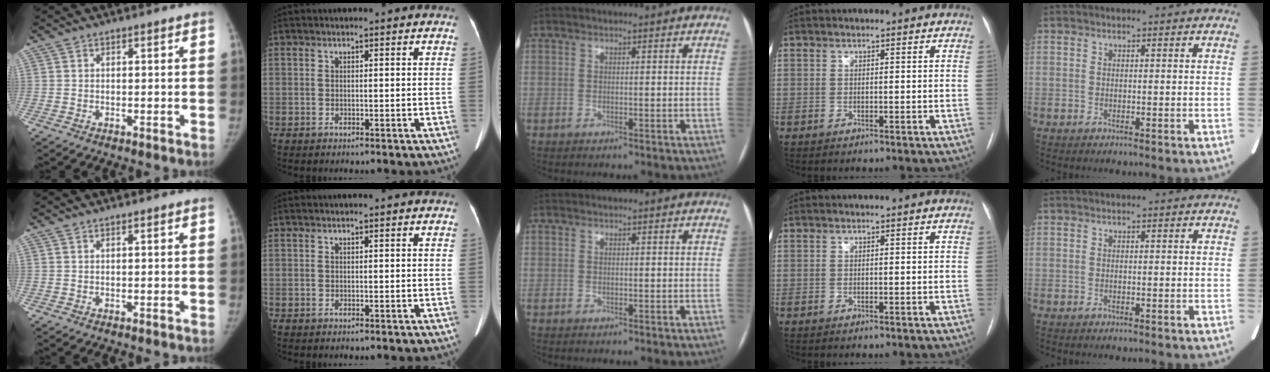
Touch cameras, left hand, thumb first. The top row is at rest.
{}